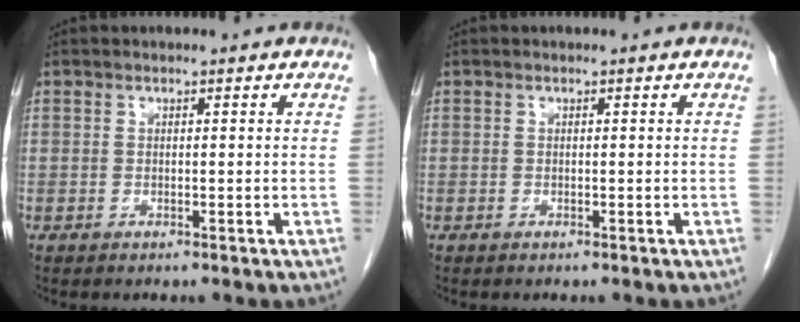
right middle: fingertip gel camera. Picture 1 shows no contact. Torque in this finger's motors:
{"motor_torque": [0.74, -0.90, 0.37, 0.04]}